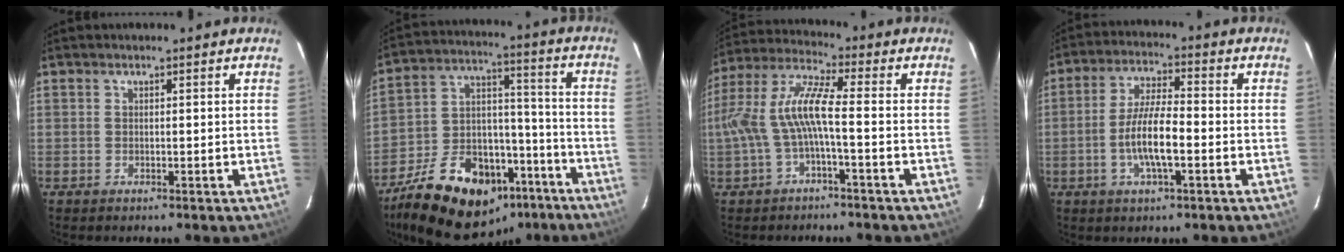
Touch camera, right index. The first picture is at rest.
{"total": 24.5, "force": [-16.1, 13.5, 12.5], "torque": [-0.247, 0.043, -0.226]}
{"total": 9.4, "force": [-2.2, 1.5, 9.0], "torque": [-0.197, 0.010, -0.040]}
{"total": 8.5, "force": [-2.6, 1.9, 7.9], "torque": [-0.158, 0.003, -0.050]}